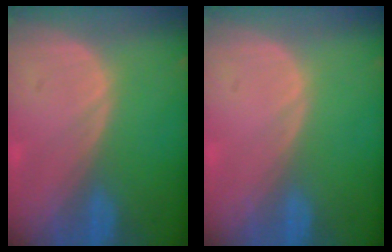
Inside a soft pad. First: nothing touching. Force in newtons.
{"total": 0.0}